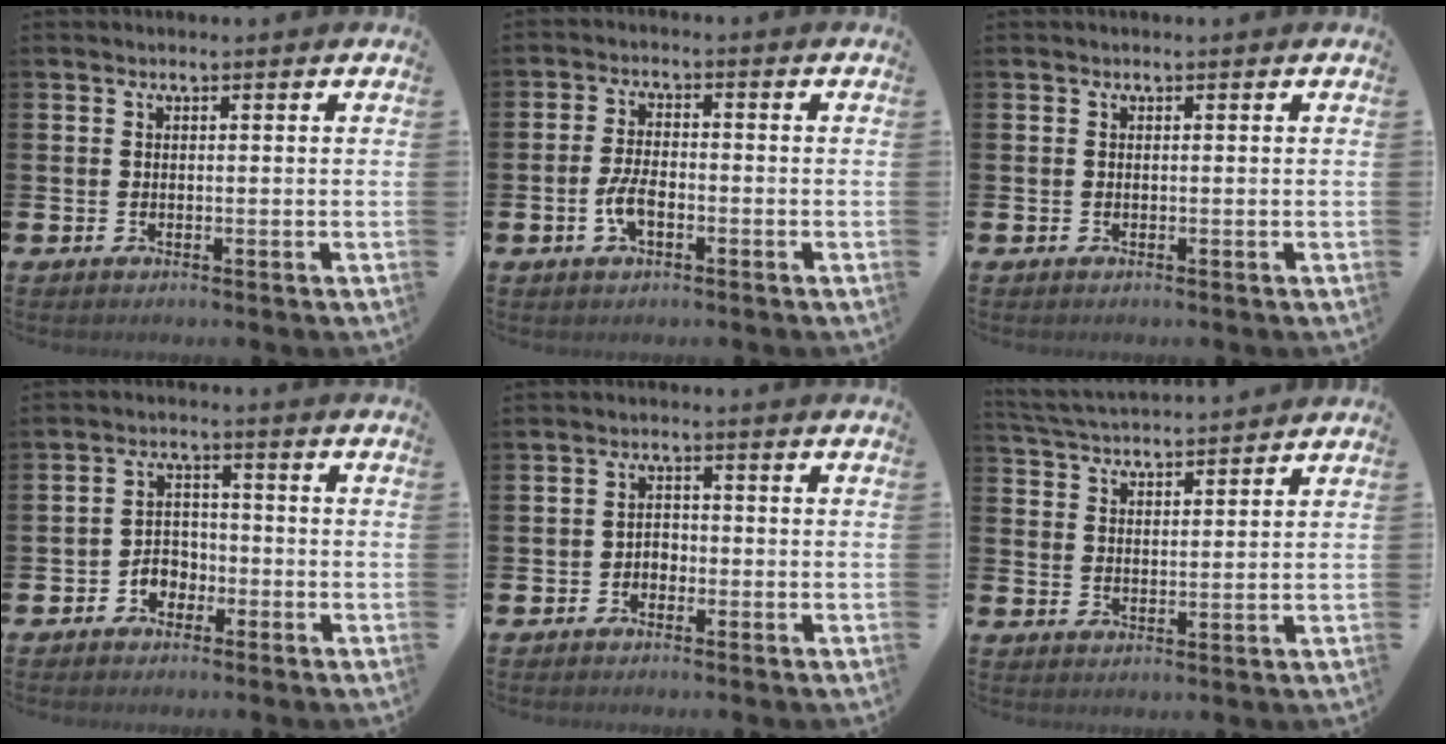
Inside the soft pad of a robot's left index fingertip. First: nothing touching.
{"total": 4.1, "force": [-1.4, 1.8, 3.4], "torque": [-0.063, 0.002, -0.028]}
{"total": 0.0}
{"total": 3.1, "force": [-1.9, 2.3, 0.9], "torque": [-0.020, 0.003, -0.044]}
{"total": 2.3, "force": [-1.8, 1.4, 0.6], "torque": [-0.020, 0.009, -0.040]}
{"total": 4.2, "force": [4.2, 0.3, 0.1], "torque": [-0.024, -0.025, 0.075]}